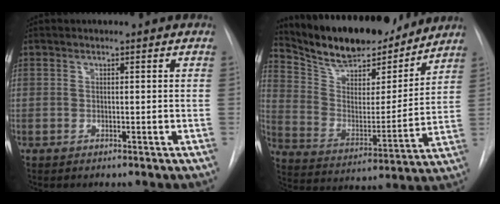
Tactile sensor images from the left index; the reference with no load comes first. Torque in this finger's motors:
{"motor_torque": [0.08, -0.79, 0.26, 0.10]}